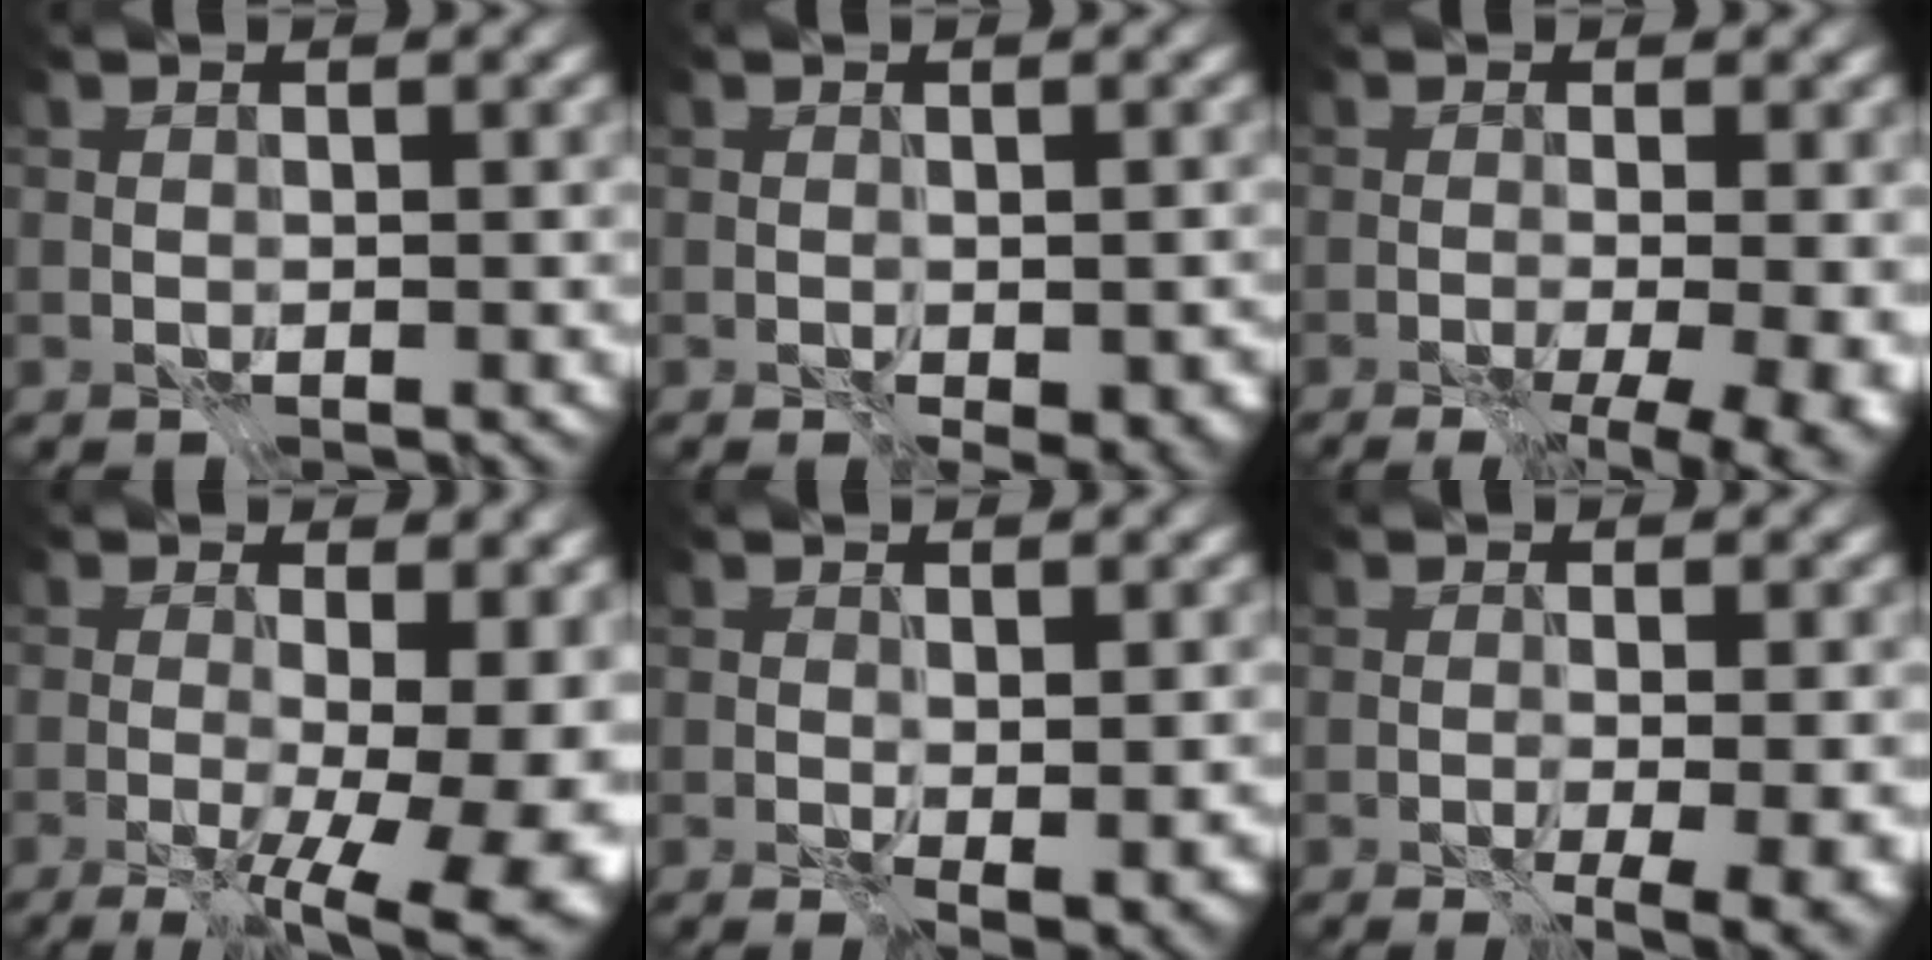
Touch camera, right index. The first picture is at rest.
{"total": 3.0, "force": [-1.0, 1.6, 2.4], "torque": [-0.030, -0.007, -0.011]}
{"total": 5.9, "force": [-2.0, 1.8, 5.2], "torque": [-0.055, -0.010, -0.014]}
{"total": 12.4, "force": [-1.9, 4.6, 11.3], "torque": [-0.118, -0.014, -0.015]}
{"total": 1.8, "force": [-0.1, 0.5, 1.7], "torque": [-0.029, -0.005, 0.002]}
{"total": 3.5, "force": [-1.2, 0.4, 3.2], "torque": [-0.046, -0.010, -0.016]}